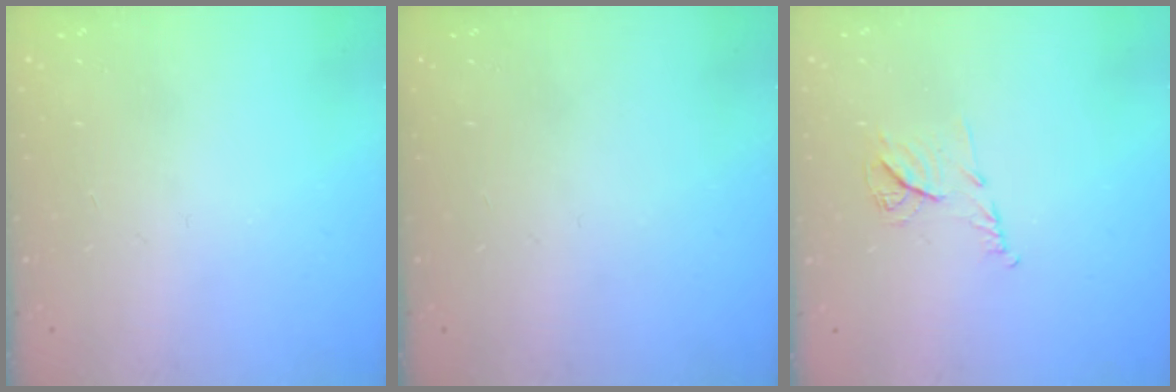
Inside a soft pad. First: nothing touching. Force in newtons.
{"total": 0.0}
{"total": 7.9, "press": 7.9, "slide": 0.3}